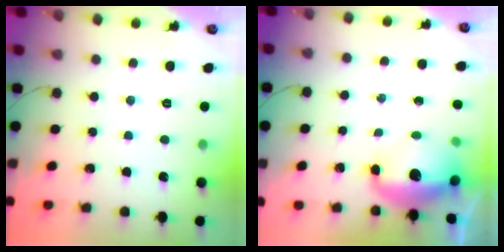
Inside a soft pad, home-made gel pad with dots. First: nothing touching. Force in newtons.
{"total": 11.3, "press": 11.0, "slide": 2.7}